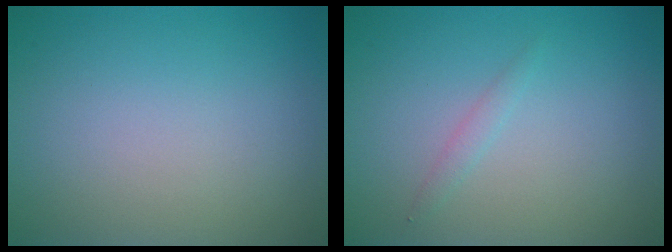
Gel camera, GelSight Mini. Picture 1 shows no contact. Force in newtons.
{"total": 0.8, "press": 0.8, "slide": 0.0}